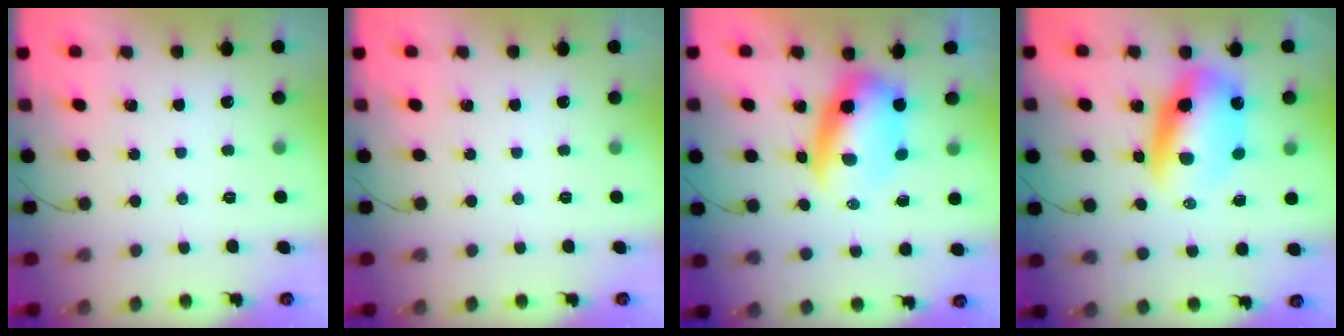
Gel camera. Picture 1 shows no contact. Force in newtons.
{"total": 0.0}
{"total": 7.7, "press": 7.5, "slide": 1.8}
{"total": 12.5, "press": 12.1, "slide": 3.5}